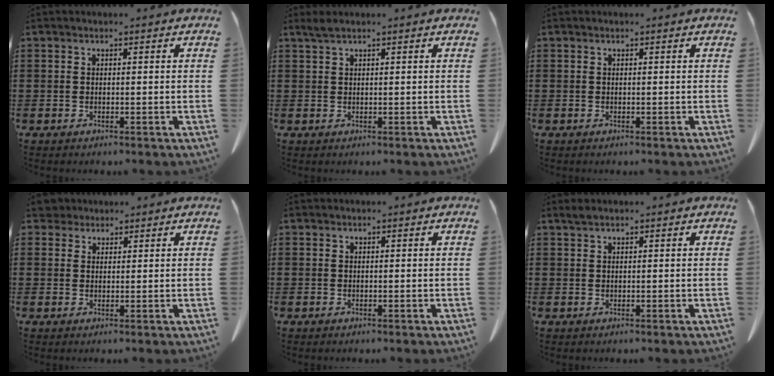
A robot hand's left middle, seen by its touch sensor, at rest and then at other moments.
{"total": 1.4, "force": [1.0, 0.0, 0.9], "torque": [-0.021, -0.002, 0.020]}
{"total": 0.0}
{"total": 2.8, "force": [2.4, 1.3, 0.6], "torque": [-0.022, 0.004, 0.047]}
{"total": 0.0}
{"total": 0.8, "force": [0.6, 0.1, 0.5], "torque": [-0.012, -0.001, 0.013]}